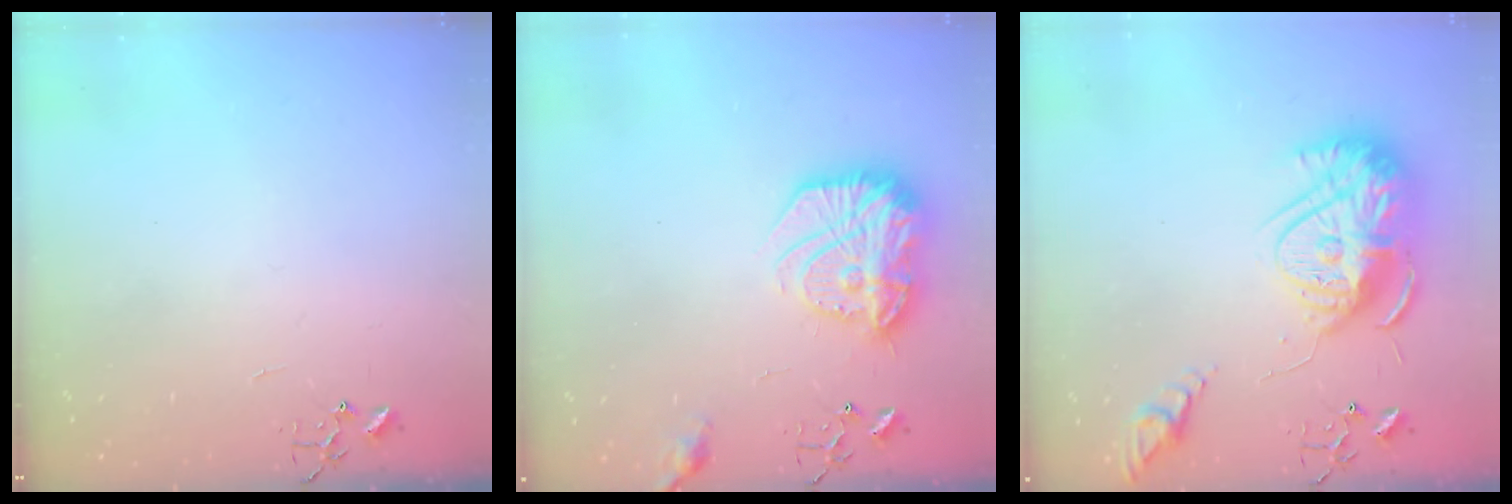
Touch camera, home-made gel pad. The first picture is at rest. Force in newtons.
{"total": 18.4, "press": 18.3, "slide": 1.4}
{"total": 17.0, "press": 16.9, "slide": 1.5}